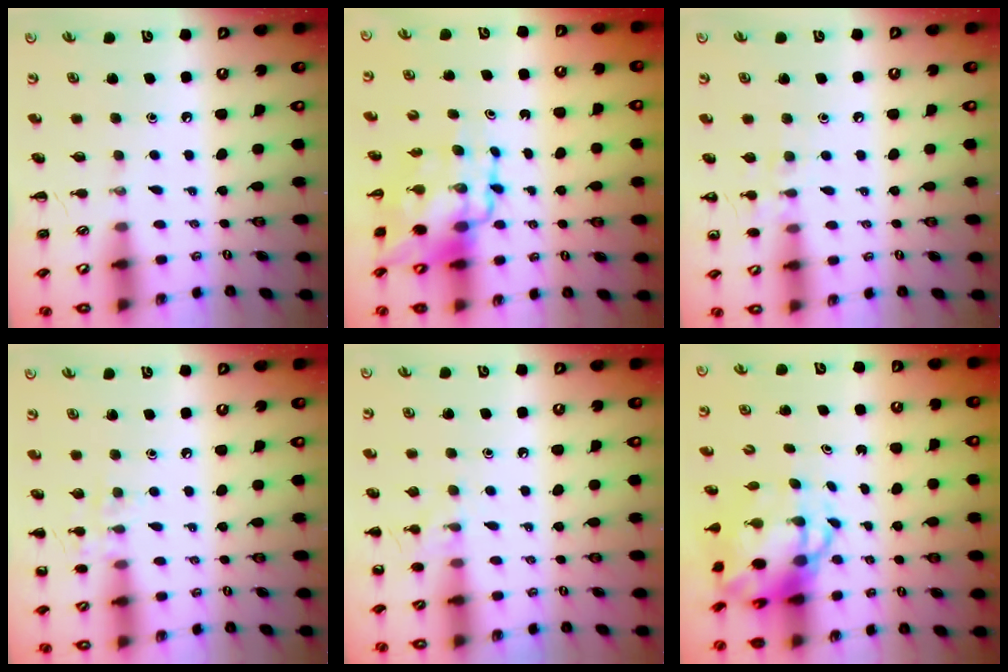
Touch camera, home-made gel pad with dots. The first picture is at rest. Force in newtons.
{"total": 12.5, "press": 12.0, "slide": 3.5}
{"total": 7.1, "press": 6.9, "slide": 1.9}
{"total": 7.7, "press": 7.4, "slide": 1.9}
{"total": 7.1, "press": 6.8, "slide": 2.1}
{"total": 6.6, "press": 6.4, "slide": 1.8}